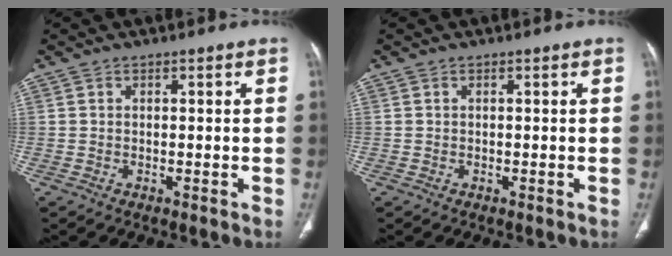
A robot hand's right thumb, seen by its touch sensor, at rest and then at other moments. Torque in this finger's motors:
{"motor_torque": [0.21, 0.03, 0.33, -0.16, -0.03]}